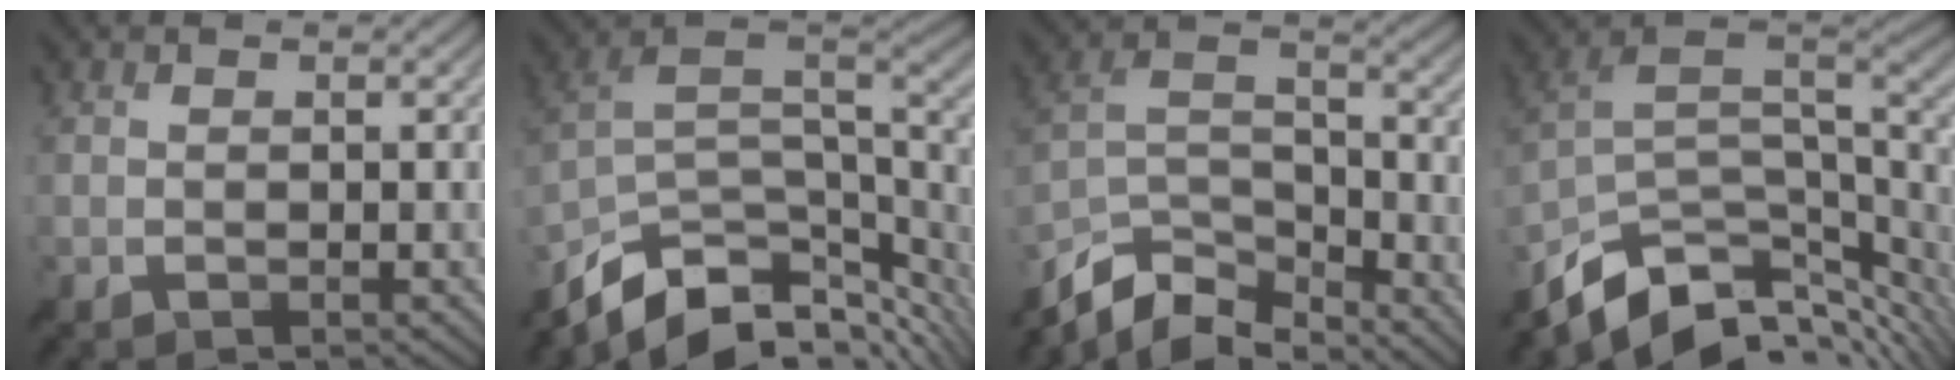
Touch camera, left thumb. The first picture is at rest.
{"total": 12.2, "force": [-6.8, 5.8, 8.3], "torque": [-0.192, -0.016, -0.111]}
{"total": 11.4, "force": [-9.2, 4.0, 5.3], "torque": [-0.118, 0.000, -0.178]}
{"total": 12.2, "force": [-6.2, 6.1, 8.6], "torque": [-0.201, -0.017, -0.103]}